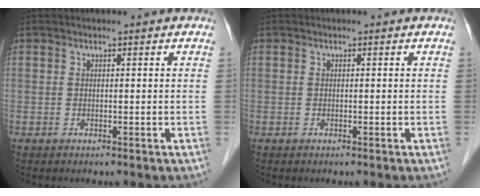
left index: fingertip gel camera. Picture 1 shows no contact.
{"total": 0.0}